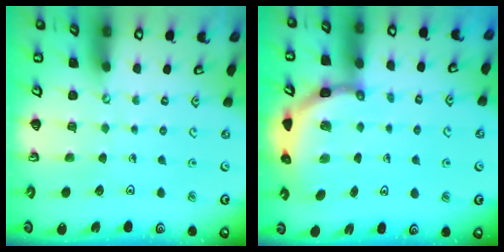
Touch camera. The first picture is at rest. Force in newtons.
{"total": 4.1, "press": 3.9, "slide": 1.3}